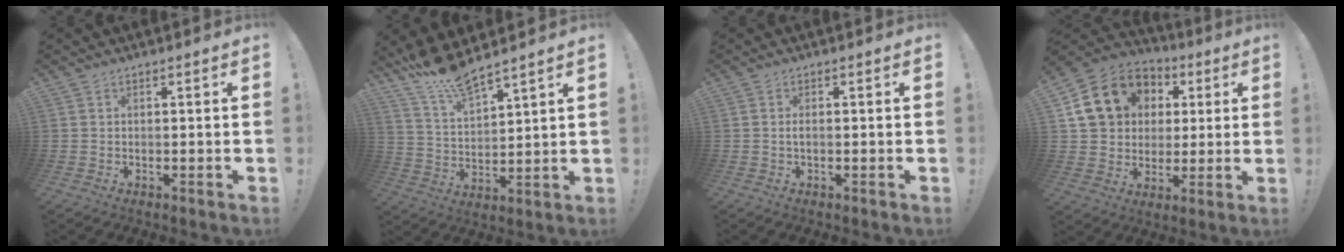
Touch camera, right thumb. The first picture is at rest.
{"total": 10.1, "force": [9.4, 1.0, 3.6], "torque": [-0.089, -0.061, 0.173]}
{"total": 1.2, "force": [-0.4, 0.3, 1.1], "torque": [-0.021, 0.002, -0.007]}
{"total": 17.4, "force": [5.8, 14.4, 7.8], "torque": [-0.111, -0.012, 0.131]}